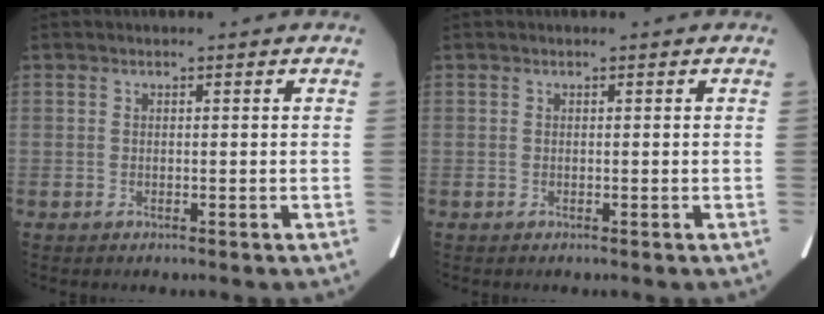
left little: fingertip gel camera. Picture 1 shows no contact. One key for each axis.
{"total": 0.0}